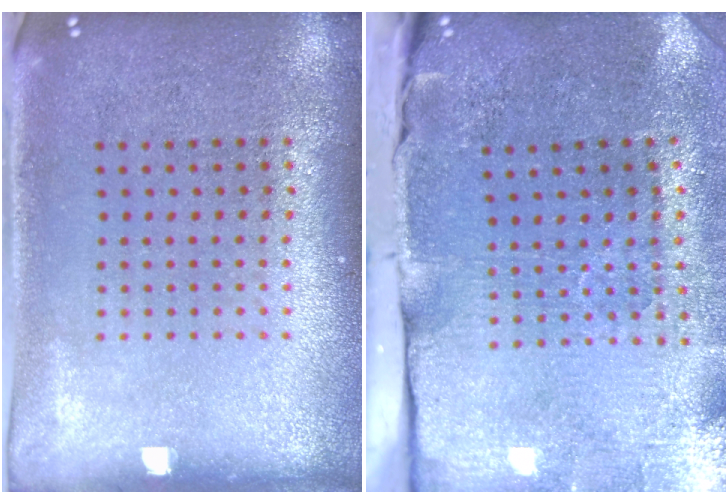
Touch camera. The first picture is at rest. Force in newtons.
{"total": 4.8, "press": 3.8, "slide": 2.8}